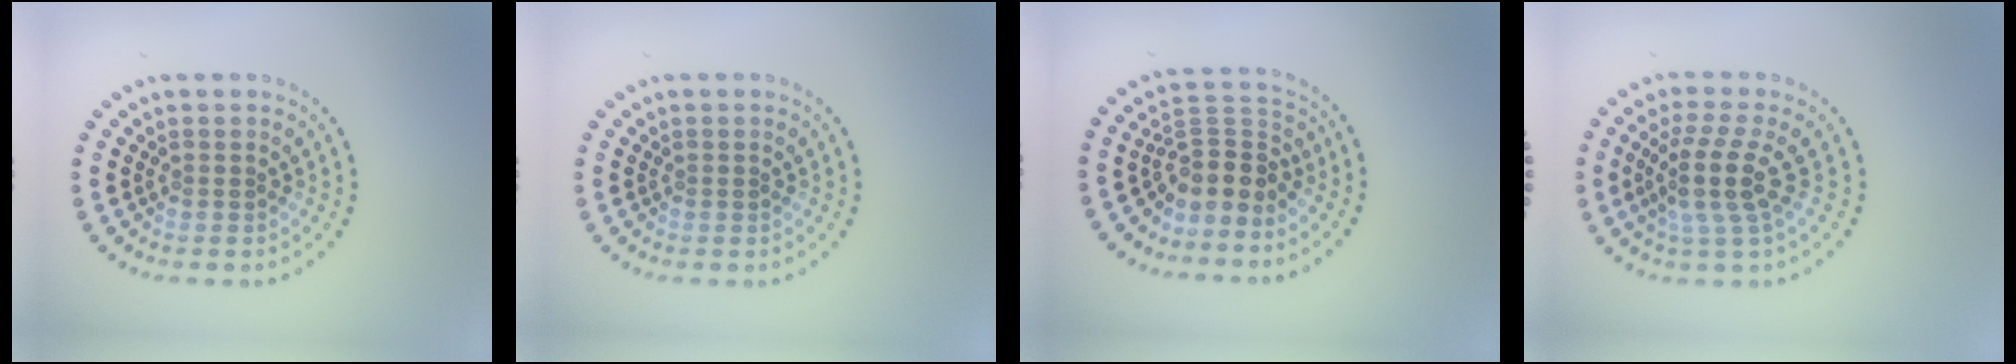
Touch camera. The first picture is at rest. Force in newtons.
{"total": 0.0}
{"total": 3.5, "press": 2.6, "slide": 2.3}
{"total": 3.8, "press": 2.9, "slide": 2.5}